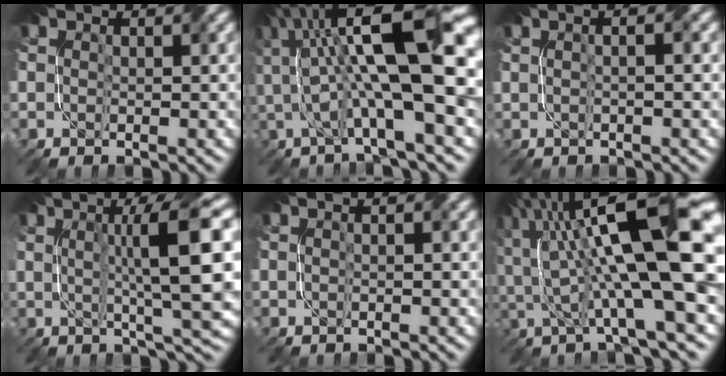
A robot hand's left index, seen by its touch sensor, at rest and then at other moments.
{"total": 13.0, "force": [2.4, 3.1, 12.4], "torque": [-0.212, 0.024, 0.040]}
{"total": 3.1, "force": [1.2, 1.4, 2.5], "torque": [-0.006, 0.018, -0.010]}
{"total": 8.9, "force": [1.9, 1.4, 8.6], "torque": [-0.113, 0.013, 0.030]}
{"total": 1.2, "force": [0.5, 0.4, 0.9], "torque": [-0.003, 0.003, -0.005]}
{"total": 15.1, "force": [2.4, 3.7, 14.4], "torque": [-0.243, 0.022, 0.036]}